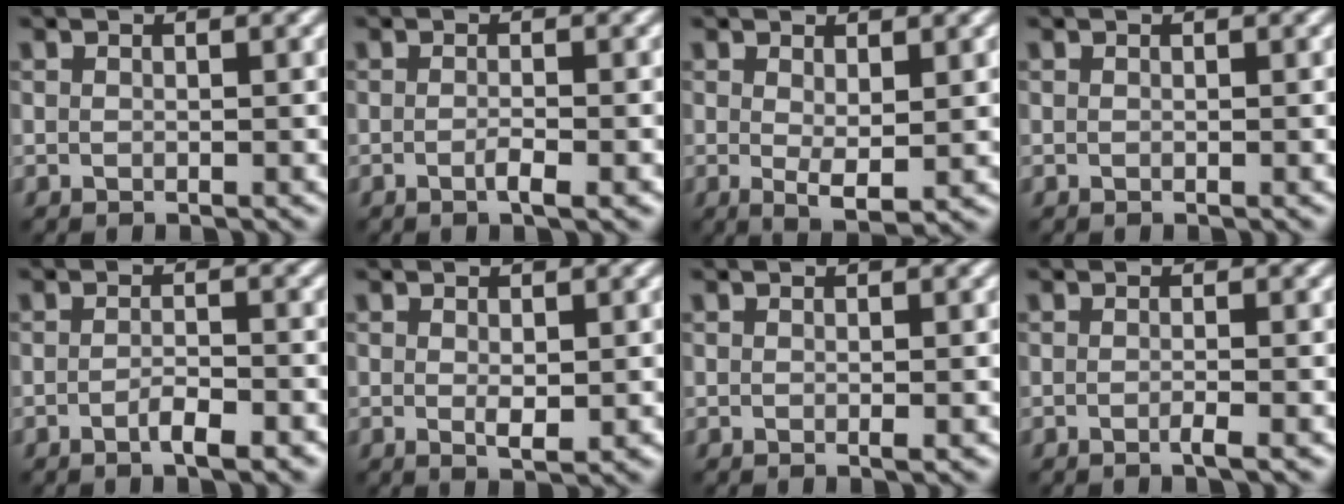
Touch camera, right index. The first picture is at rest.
{"total": 1.7, "force": [-0.6, 0.4, 1.6], "torque": [-0.023, 0.000, -0.013]}
{"total": 2.4, "force": [0.4, 0.7, 2.3], "torque": [-0.040, -0.010, 0.011]}
{"total": 0.0}
{"total": 2.6, "force": [-1.3, 0.7, 2.1], "torque": [-0.037, 0.001, -0.023]}
{"total": 1.8, "force": [0.0, 0.7, 1.6], "torque": [-0.027, -0.006, 0.002]}
{"total": 0.6, "force": [-0.2, 0.0, 0.6], "torque": [-0.009, -0.002, -0.002]}
{"total": 1.3, "force": [-0.5, 0.3, 1.2], "torque": [-0.014, 0.000, -0.013]}